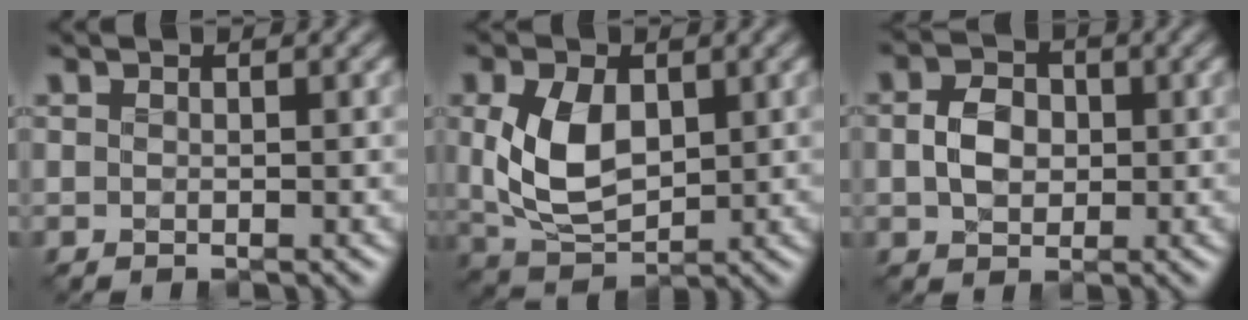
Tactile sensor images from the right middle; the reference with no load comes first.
{"total": 6.1, "force": [0.3, 3.9, 4.7], "torque": [-0.102, -0.005, 0.011]}
{"total": 3.2, "force": [-0.5, 2.4, 2.0], "torque": [-0.041, 0.002, -0.016]}